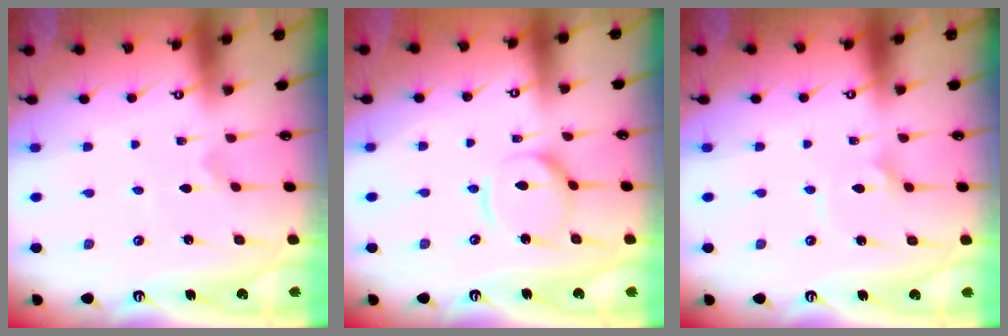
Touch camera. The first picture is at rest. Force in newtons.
{"total": 8.4, "press": 8.3, "slide": 0.9}
{"total": 2.4, "press": 2.4, "slide": 0.1}